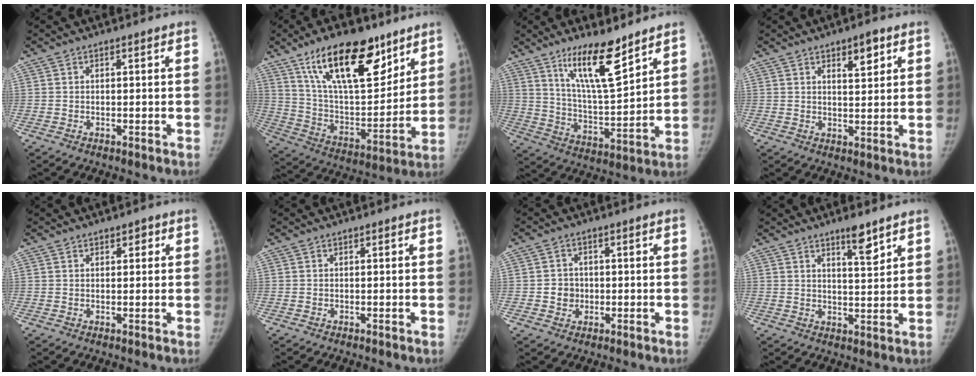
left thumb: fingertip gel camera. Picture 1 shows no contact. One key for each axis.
{"total": 23.5, "fx": 14.5, "fy": 10.0, "fz": 15.6, "tx": -0.219, "ty": -0.053, "tz": 0.256}
{"total": 13.8, "fx": 9.3, "fy": 3.0, "fz": 9.7, "tx": -0.155, "ty": -0.070, "tz": 0.175}
{"total": 5.0, "fx": 2.7, "fy": 2.0, "fz": 3.7, "tx": -0.041, "ty": -0.015, "tz": 0.039}
{"total": 1.8, "fx": 1.0, "fy": 1.1, "fz": 1.0, "tx": 0.002, "ty": -0.002, "tz": 0.011}
{"total": 0.0}
{"total": 3.5, "fx": -0.3, "fy": 3.3, "fz": 1.2, "tx": 0.001, "ty": 0.006, "tz": -0.004}
{"total": 5.3, "fx": 3.7, "fy": 1.0, "fz": 3.6, "tx": -0.048, "ty": -0.031, "tz": 0.059}